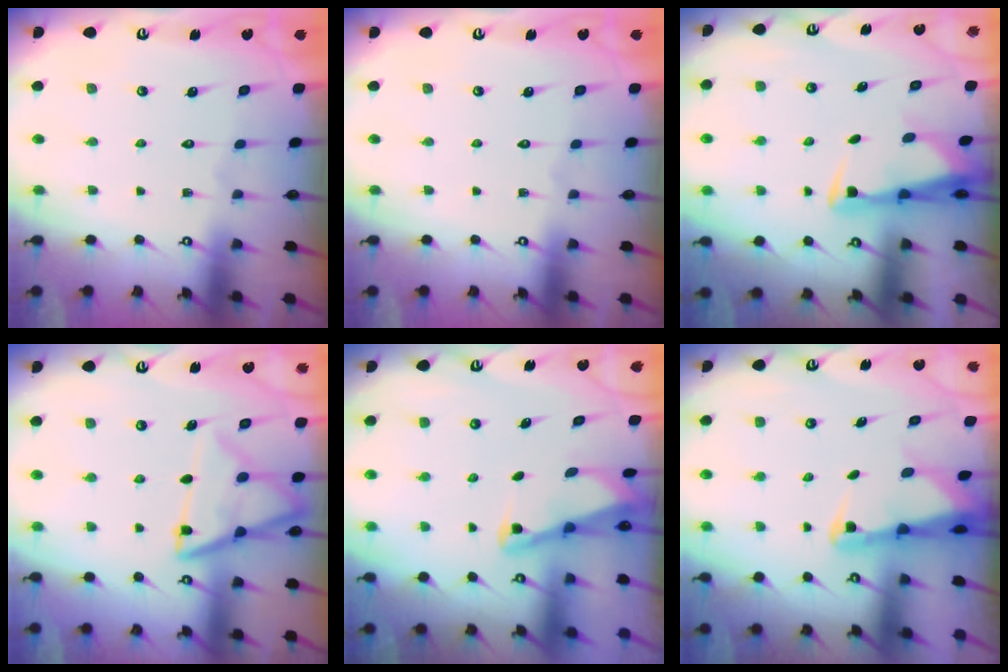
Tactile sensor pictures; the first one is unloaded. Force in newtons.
{"total": 0.0}
{"total": 3.0, "press": 2.8, "slide": 0.9}
{"total": 13.9, "press": 13.8, "slide": 1.5}
{"total": 2.1, "press": 2.1, "slide": 0.4}
{"total": 2.7, "press": 2.7, "slide": 0.5}